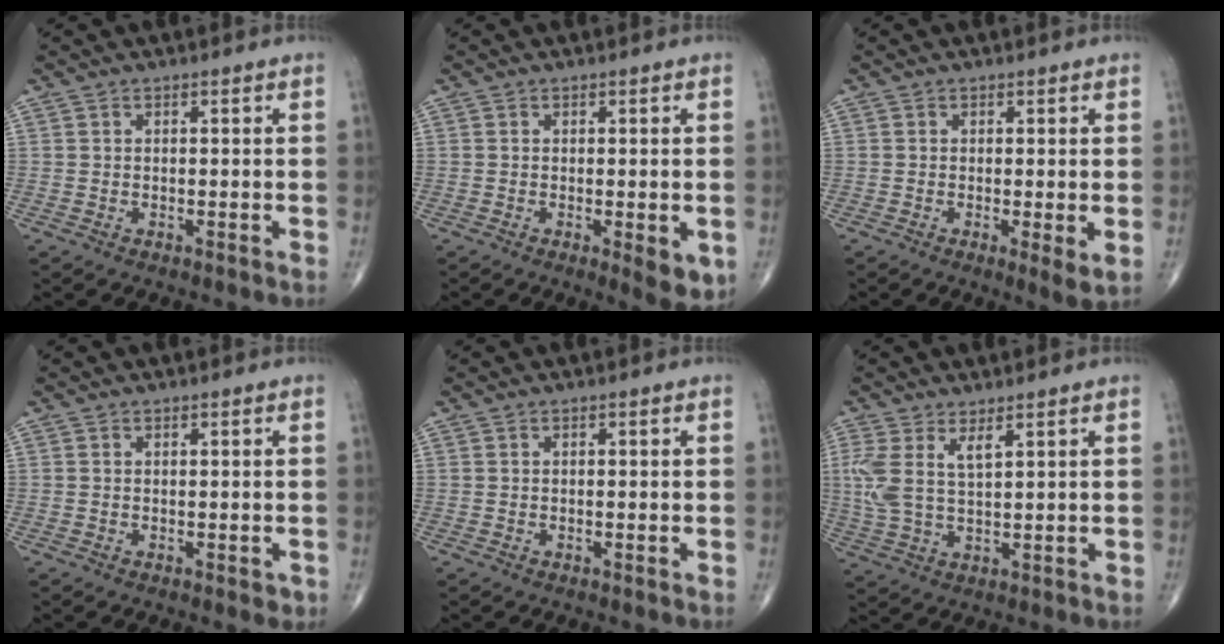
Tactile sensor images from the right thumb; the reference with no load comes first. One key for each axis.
{"total": 5.1, "fx": -1.3, "fy": 1.7, "fz": 4.6, "tx": -0.058, "ty": -0.013, "tz": -0.015}
{"total": 3.1, "fx": -0.3, "fy": 0.6, "fz": 3.0, "tx": -0.053, "ty": -0.014, "tz": -0.011}
{"total": 1.1, "fx": -0.2, "fy": 0.7, "fz": 0.9, "tx": -0.007, "ty": -0.002, "tz": -0.001}
{"total": 0.0}
{"total": 6.9, "fx": 2.9, "fy": 2.5, "fz": 5.7, "tx": -0.141, "ty": -0.008, "tz": 0.066}